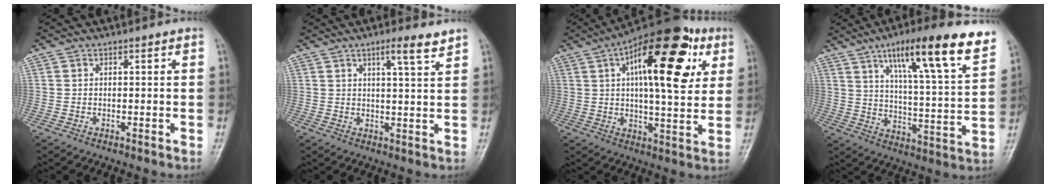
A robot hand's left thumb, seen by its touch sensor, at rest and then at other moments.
{"total": 4.9, "force": [3.2, 0.6, 3.6], "torque": [-0.053, -0.023, 0.051]}
{"total": 23.0, "force": [7.8, 9.2, 19.6], "torque": [-0.264, 0.000, 0.106]}
{"total": 19.3, "force": [11.7, 4.0, 14.9], "torque": [-0.201, -0.047, 0.185]}